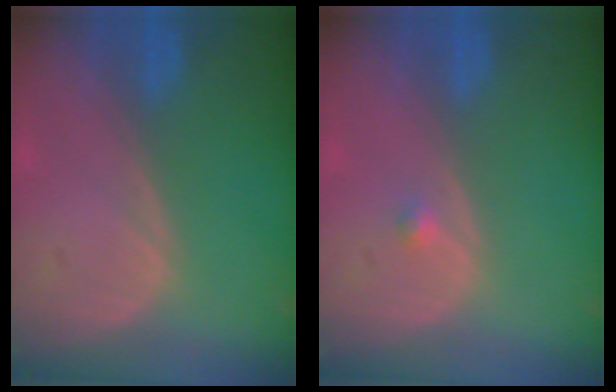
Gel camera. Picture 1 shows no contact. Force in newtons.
{"total": 0.9, "press": 0.7, "slide": 0.6}